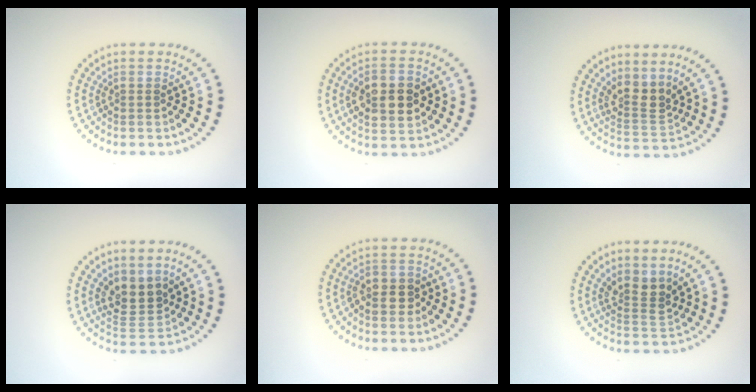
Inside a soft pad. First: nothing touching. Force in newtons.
{"total": 4.9, "press": 4.8, "slide": 0.3}
{"total": 2.9, "press": 2.3, "slide": 1.6}
{"total": 3.2, "press": 2.8, "slide": 1.5}
{"total": 2.6, "press": 2.5, "slide": 0.6}
{"total": 2.6, "press": 2.2, "slide": 1.5}